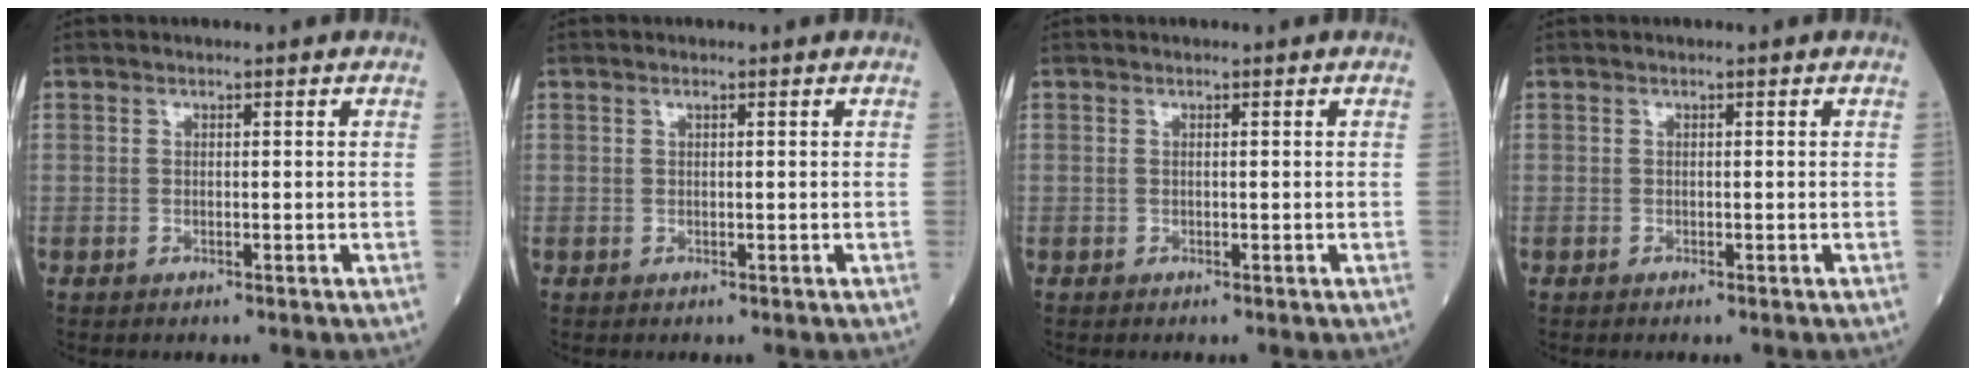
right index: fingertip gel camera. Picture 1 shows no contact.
{"total": 0.0}
{"total": 0.0}
{"total": 0.0}